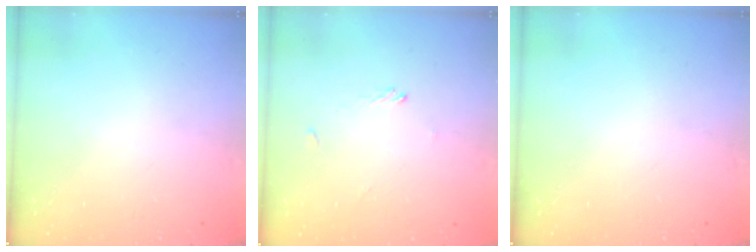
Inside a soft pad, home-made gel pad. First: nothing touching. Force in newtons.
{"total": 0.0}
{"total": 0.0}